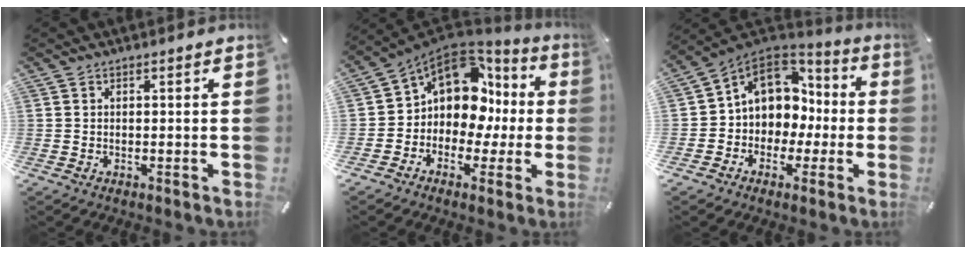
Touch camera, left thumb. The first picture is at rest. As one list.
[{"total": 13.0, "force": [3.3, 10.1, 7.5], "torque": [-0.137, -0.020, 0.059]}, {"total": 10.0, "force": [1.4, 9.4, 3.2], "torque": [-0.072, -0.004, 0.037]}]